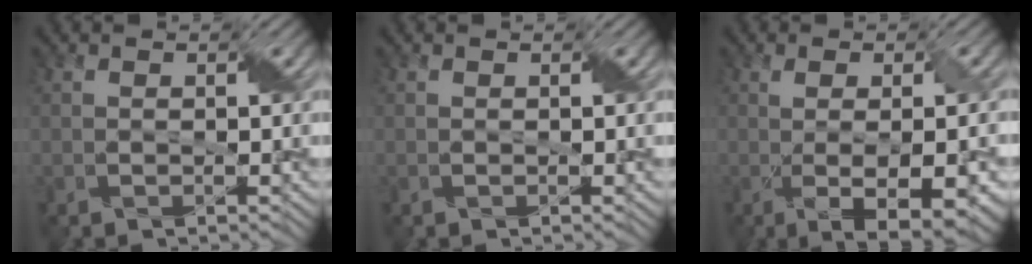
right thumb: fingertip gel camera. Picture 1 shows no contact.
{"total": 0.0}
{"total": 7.3, "force": [-1.3, 2.1, 6.9], "torque": [-0.106, -0.011, -0.004]}